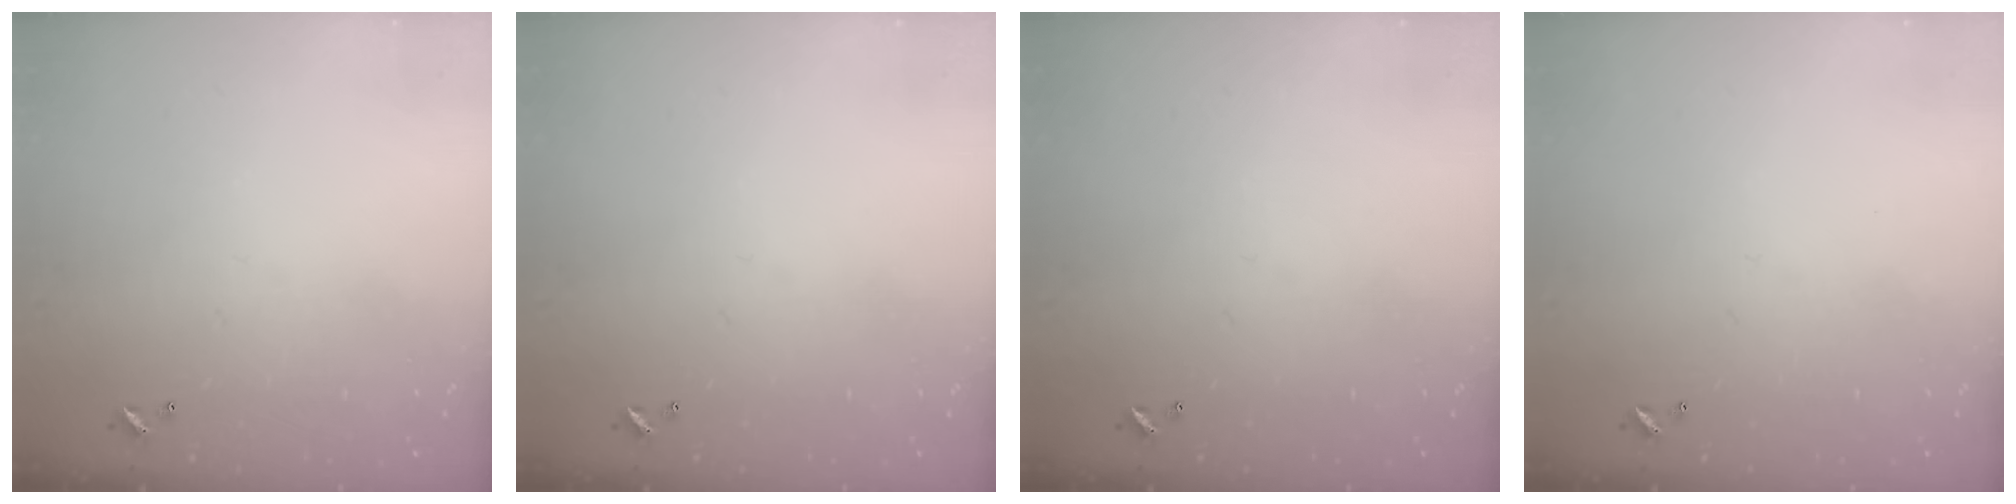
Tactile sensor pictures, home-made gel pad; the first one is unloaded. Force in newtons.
{"total": 0.0}
{"total": 0.0}
{"total": 0.0}